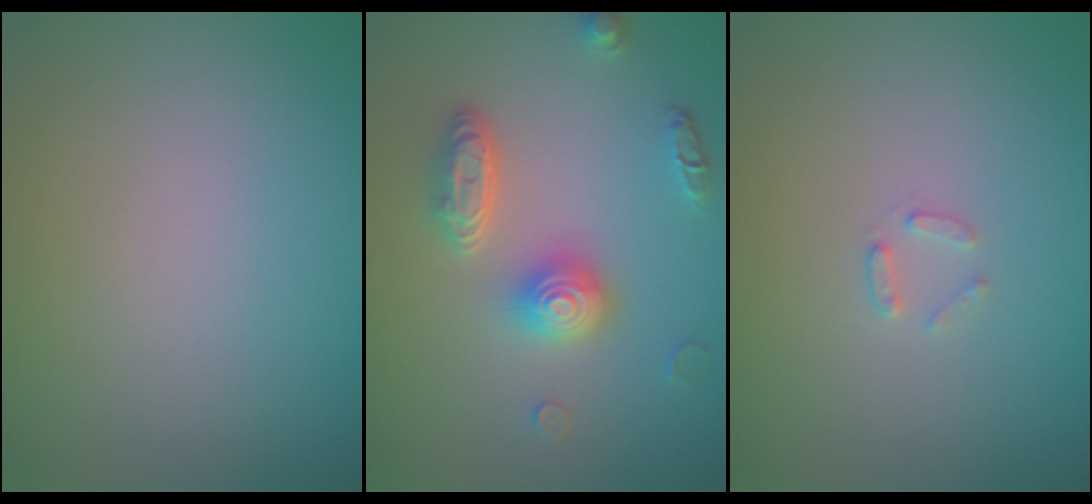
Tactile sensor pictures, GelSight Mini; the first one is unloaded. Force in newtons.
{"total": 4.5, "press": 3.6, "slide": 2.6}
{"total": 1.0, "press": 1.0, "slide": 0.2}